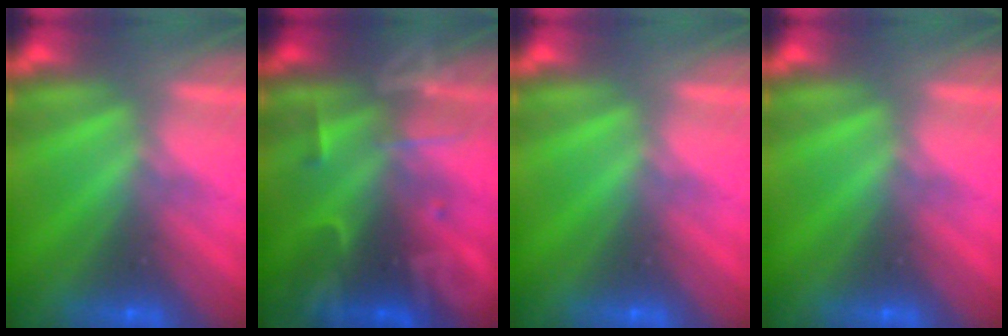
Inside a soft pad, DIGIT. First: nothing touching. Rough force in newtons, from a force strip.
{"total": 2.4}
{"total": 0.0}
{"total": 0.0}